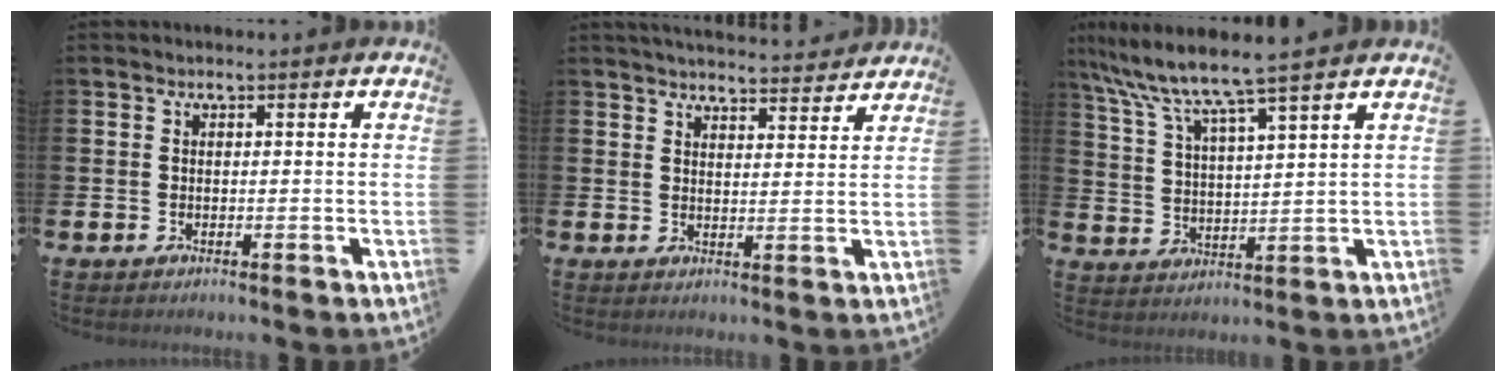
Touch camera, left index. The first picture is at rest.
{"total": 4.3, "force": [4.3, 0.3, 0.2], "torque": [0.001, -0.033, 0.075]}
{"total": 7.4, "force": [6.5, -0.1, 3.6], "torque": [-0.092, -0.038, 0.108]}